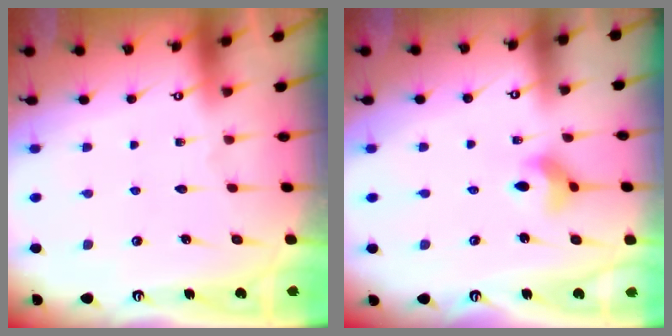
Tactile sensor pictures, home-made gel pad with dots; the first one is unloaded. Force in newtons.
{"total": 6.8, "press": 6.8, "slide": 0.5}